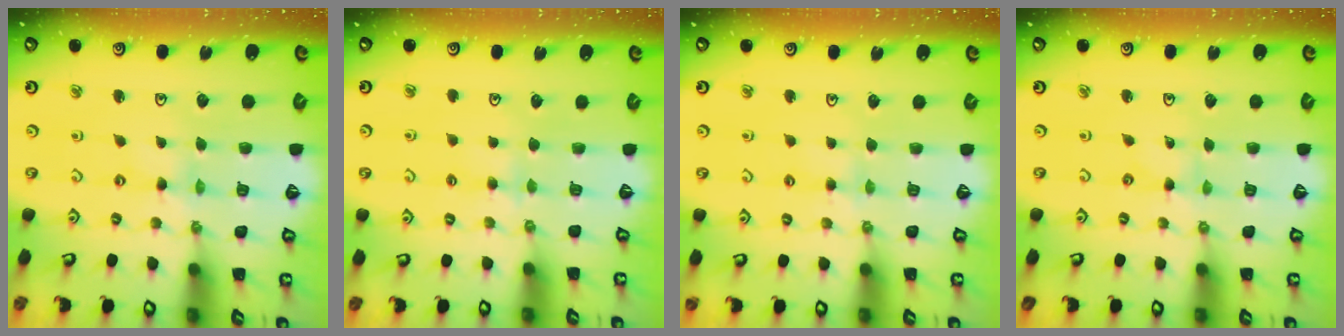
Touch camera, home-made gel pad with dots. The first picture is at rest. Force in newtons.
{"total": 3.4, "press": 3.4, "slide": 0.5}
{"total": 3.9, "press": 3.9, "slide": 0.5}
{"total": 0.0}